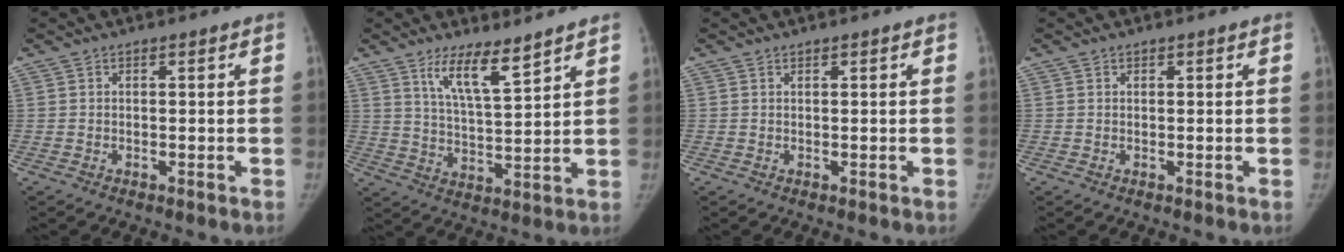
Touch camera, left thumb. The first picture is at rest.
{"total": 8.5, "force": [5.9, 1.8, 5.8], "torque": [-0.098, -0.047, 0.114]}
{"total": 0.0}
{"total": 0.0}